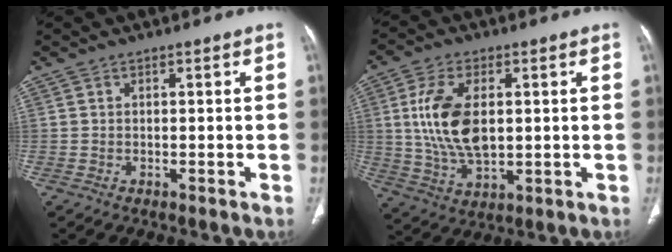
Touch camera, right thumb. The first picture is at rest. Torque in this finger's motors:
{"motor_torque": [1.40, 2.68, 1.80, 0.00, 0.20]}